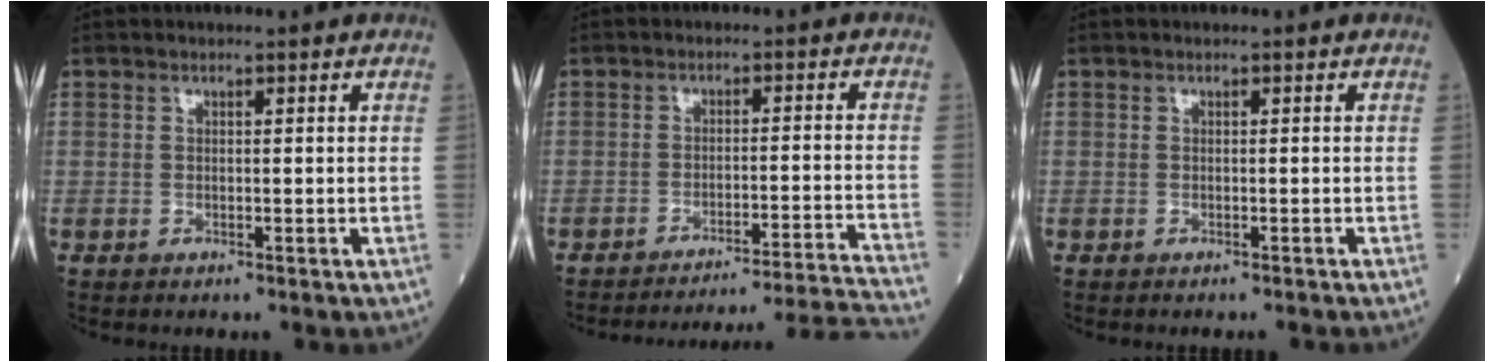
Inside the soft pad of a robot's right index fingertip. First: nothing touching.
{"total": 19.8, "force": [-19.0, -4.3, 3.9], "torque": [-0.013, -0.032, -0.246]}
{"total": 1.4, "force": [-1.3, -0.2, 0.5], "torque": [-0.005, 0.002, -0.017]}